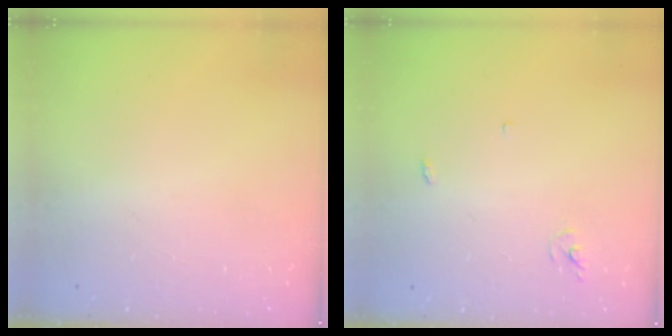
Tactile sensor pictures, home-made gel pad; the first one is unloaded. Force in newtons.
{"total": 3.0, "press": 3.0, "slide": 0.2}